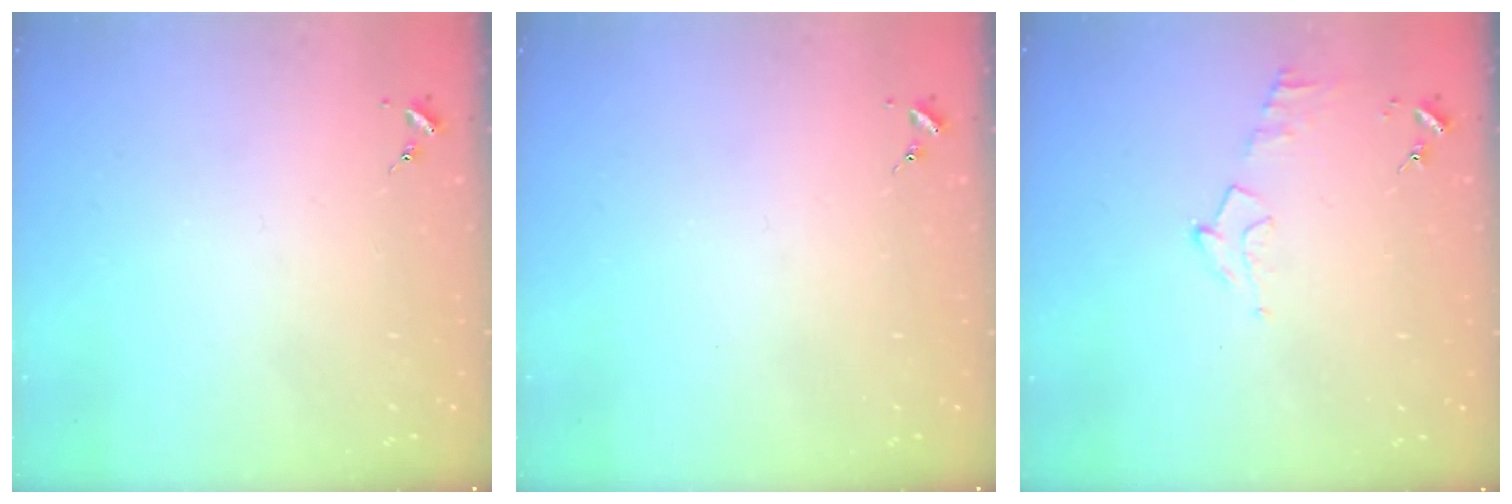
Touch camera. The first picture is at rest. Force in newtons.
{"total": 0.0}
{"total": 6.8, "press": 6.8, "slide": 0.8}